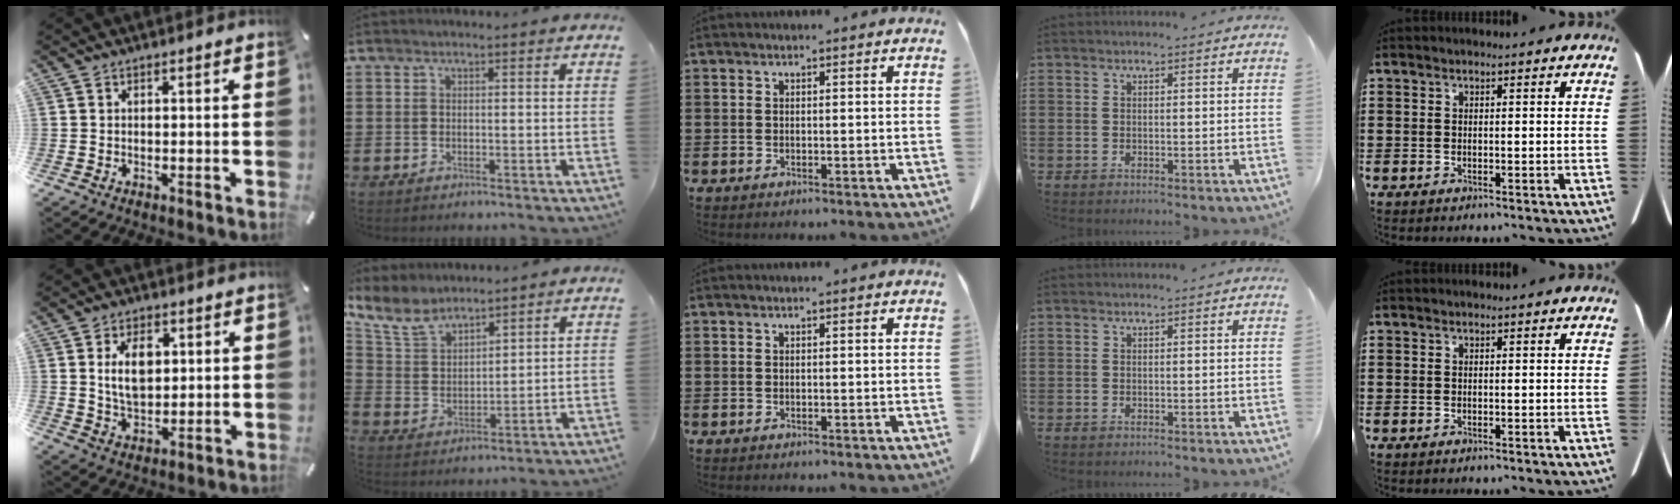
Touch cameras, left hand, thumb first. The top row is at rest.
{"thumb": {"total": 9.3, "force": [2.4, 6.1, 6.6], "torque": [-0.120, -0.002, 0.036]}, "index": {"total": 7.0, "force": [5.9, 2.7, 2.7], "torque": [-0.079, -0.019, 0.109]}}